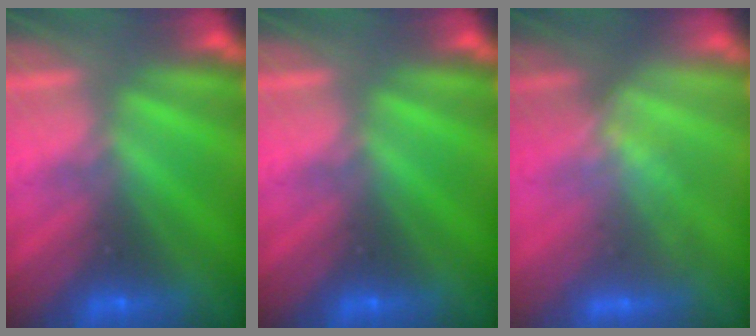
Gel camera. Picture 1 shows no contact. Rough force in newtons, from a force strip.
{"total": 0.0}
{"total": 1.7}